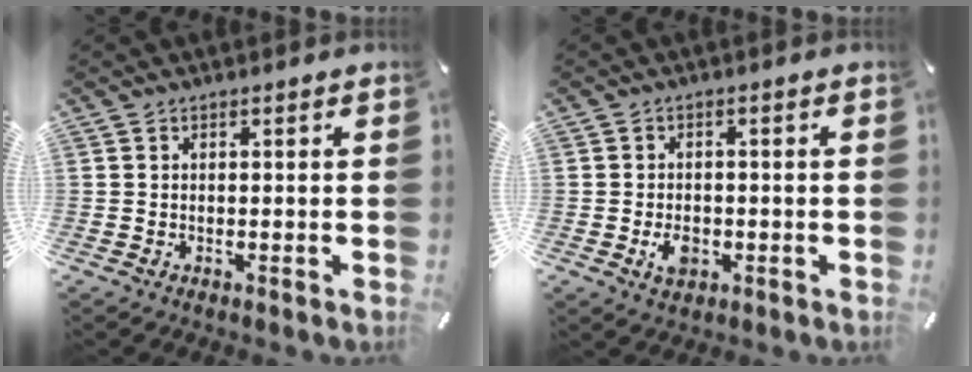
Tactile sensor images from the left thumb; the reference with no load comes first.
{"total": 4.1, "force": [-1.2, 2.9, 2.7], "torque": [-0.051, -0.002, -0.024]}